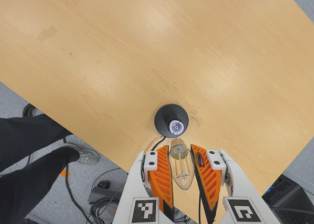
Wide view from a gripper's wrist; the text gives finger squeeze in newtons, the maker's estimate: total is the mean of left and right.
{"total": 17.9, "left": 18.7, "right": 17.2}